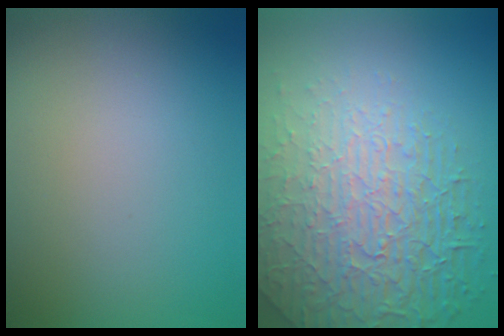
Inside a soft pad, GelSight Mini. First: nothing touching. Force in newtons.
{"total": 8.0, "press": 5.9, "slide": 5.3}